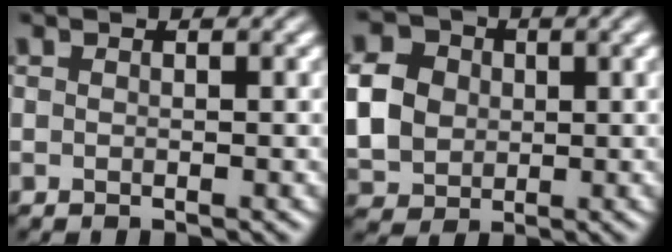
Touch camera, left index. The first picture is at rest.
{"total": 6.2, "force": [0.3, 5.3, 3.3], "torque": [-0.086, 0.008, 0.007]}